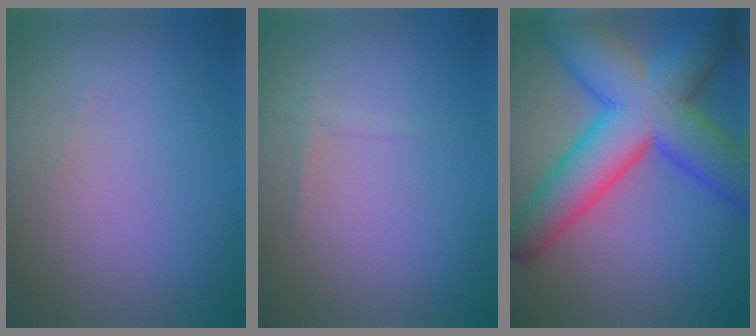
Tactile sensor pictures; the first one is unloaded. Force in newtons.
{"total": 0.7, "press": 0.7, "slide": 0.0}
{"total": 12.1, "press": 12.1, "slide": 0.5}